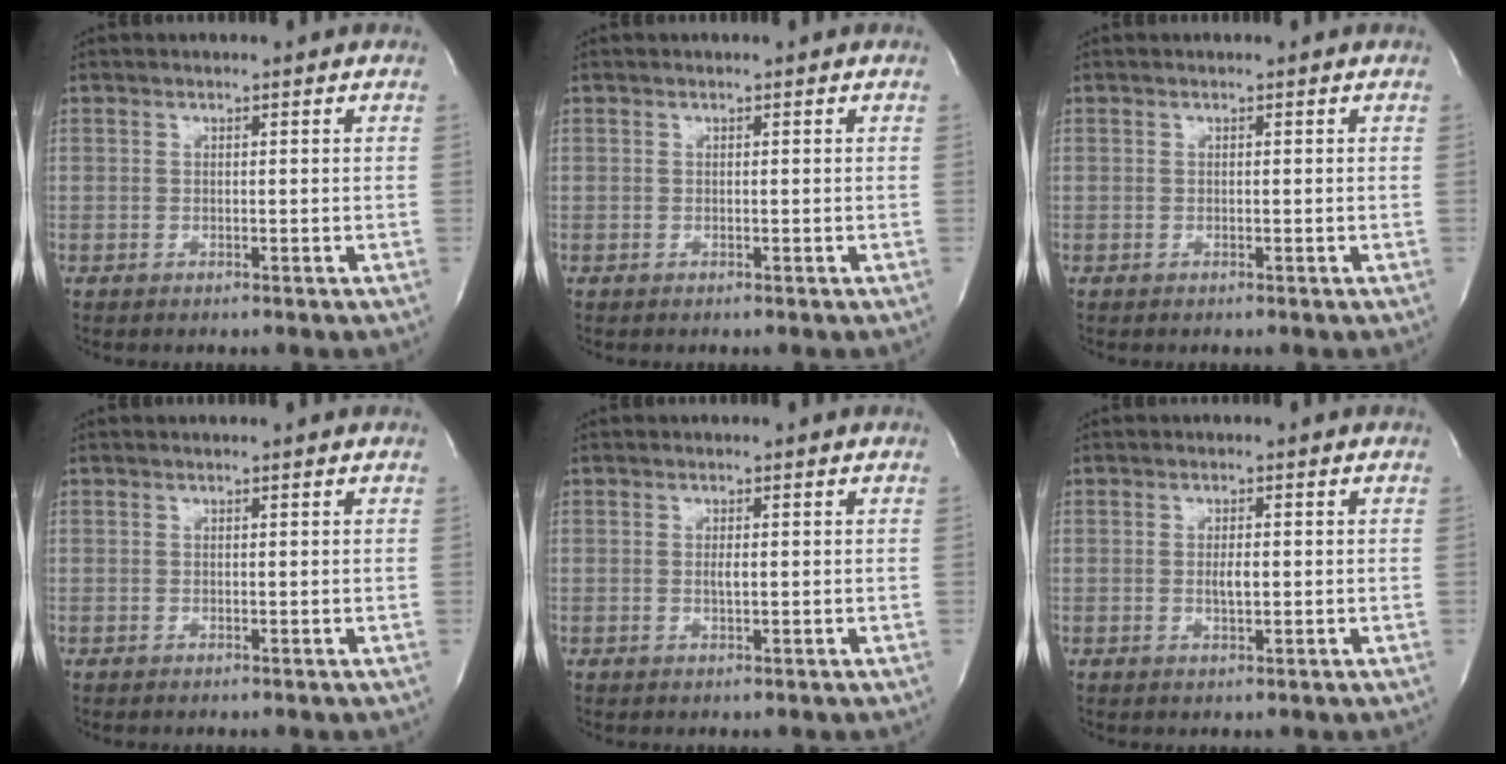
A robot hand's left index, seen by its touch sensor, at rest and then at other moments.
{"total": 0.0}
{"total": 0.0}
{"total": 0.6, "force": [0.5, 0.0, 0.2], "torque": [-0.003, 0.002, 0.008]}
{"total": 1.1, "force": [0.1, 0.2, 1.0], "torque": [-0.022, -0.002, 0.002]}
{"total": 1.9, "force": [-0.1, 0.5, 1.8], "torque": [-0.037, 0.000, 0.000]}